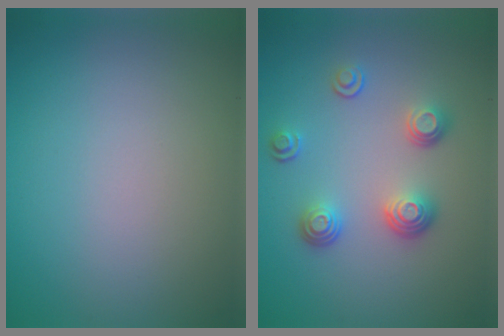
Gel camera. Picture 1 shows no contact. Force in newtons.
{"total": 3.5, "press": 2.8, "slide": 2.2}